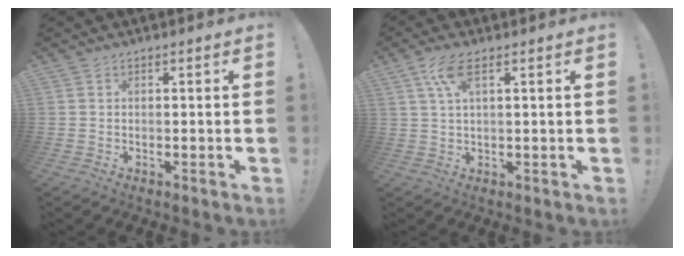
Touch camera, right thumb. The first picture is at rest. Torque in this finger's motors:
{"motor_torque": [-0.14, 0.16, 0.00, 0.00, 0.00]}